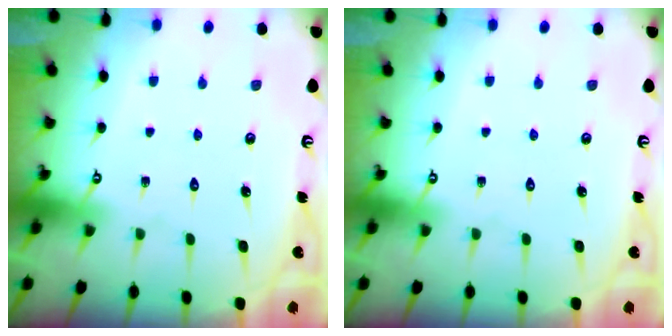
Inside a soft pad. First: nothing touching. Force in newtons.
{"total": 0.0}